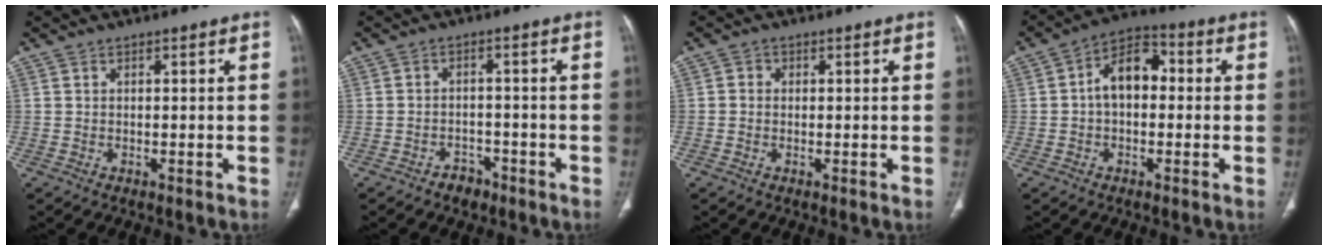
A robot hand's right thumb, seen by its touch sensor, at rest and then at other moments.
{"total": 3.3, "force": [-2.3, 2.2, 0.9], "torque": [-0.008, 0.019, -0.031]}
{"total": 1.4, "force": [0.0, 1.3, 0.5], "torque": [-0.001, 0.004, -0.003]}
{"total": 9.3, "force": [0.3, 6.0, 7.1], "torque": [-0.098, 0.033, -0.008]}